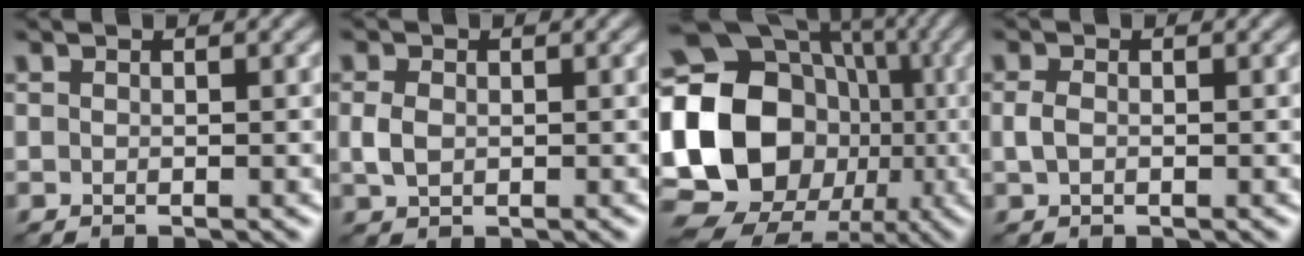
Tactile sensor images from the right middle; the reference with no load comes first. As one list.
[{"total": 1.9, "force": [0.1, 1.4, 1.3], "torque": [-0.033, 0.002, 0.002]}, {"total": 22.3, "force": [-2.6, 19.3, 11.0], "torque": [-0.202, 0.012, -0.083]}, {"total": 1.3, "force": [0.0, 0.9, 1.0], "torque": [-0.024, 0.003, -0.002]}]